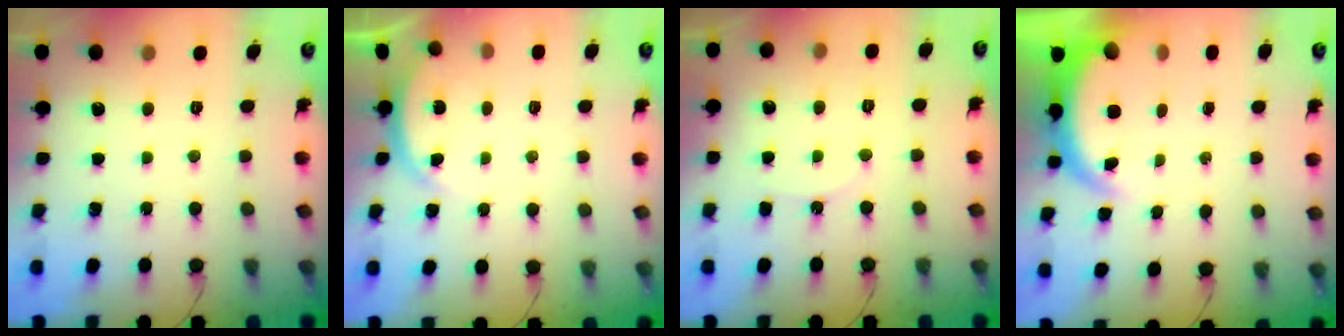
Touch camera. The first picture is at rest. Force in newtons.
{"total": 2.4, "press": 2.4, "slide": 0.3}
{"total": 6.2, "press": 6.2, "slide": 0.7}
{"total": 5.5, "press": 5.5, "slide": 0.5}